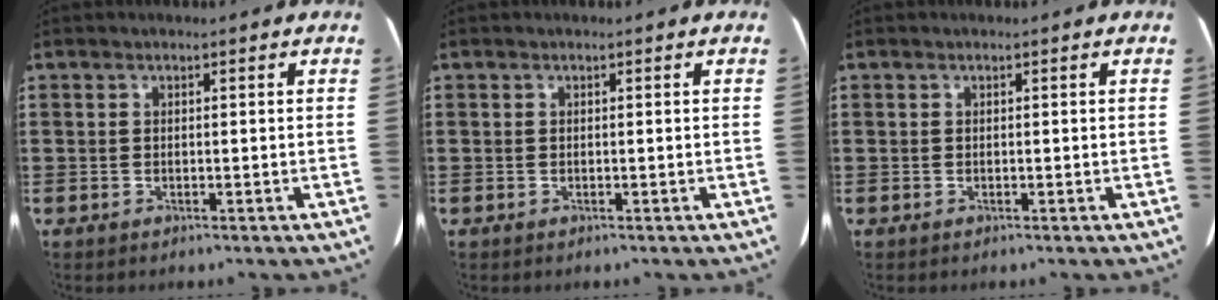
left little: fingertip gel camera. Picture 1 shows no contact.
{"total": 0.0}
{"total": 0.0}